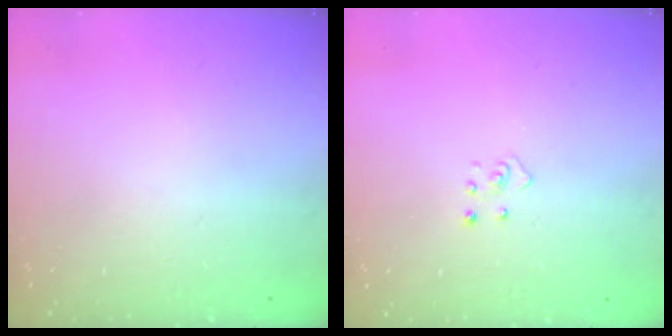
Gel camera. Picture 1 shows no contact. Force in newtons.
{"total": 2.5, "press": 2.4, "slide": 0.3}